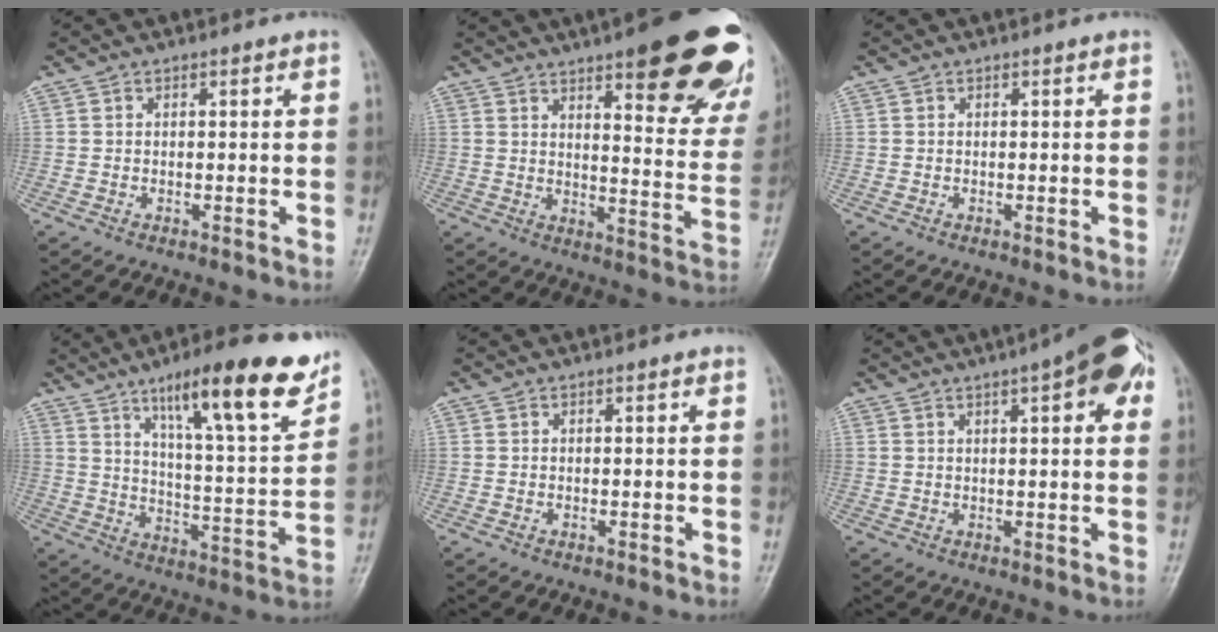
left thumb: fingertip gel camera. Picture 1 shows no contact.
{"total": 25.4, "force": [15.2, 7.0, 19.2], "torque": [-0.201, -0.057, 0.190]}
{"total": 0.0}
{"total": 19.0, "force": [12.0, 4.0, 14.1], "torque": [-0.184, -0.060, 0.189]}
{"total": 0.0}
{"total": 11.3, "force": [4.9, 3.4, 9.5], "torque": [-0.105, 0.008, 0.057]}